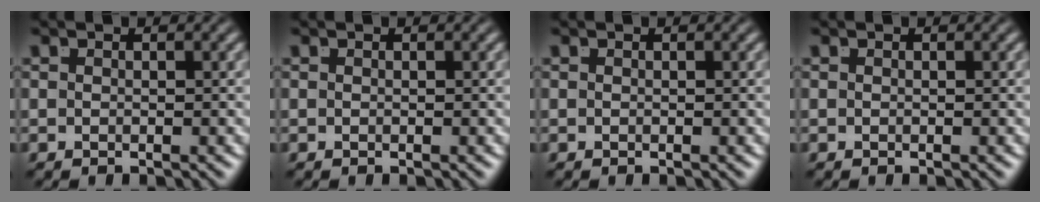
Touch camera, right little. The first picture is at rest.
{"total": 0.0}
{"total": 0.0}
{"total": 0.0}